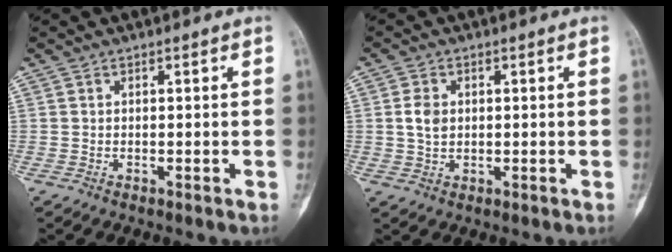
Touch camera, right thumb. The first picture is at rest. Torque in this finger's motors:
{"motor_torque": [-0.21, 0.22, 0.35, -0.04, 0.11]}